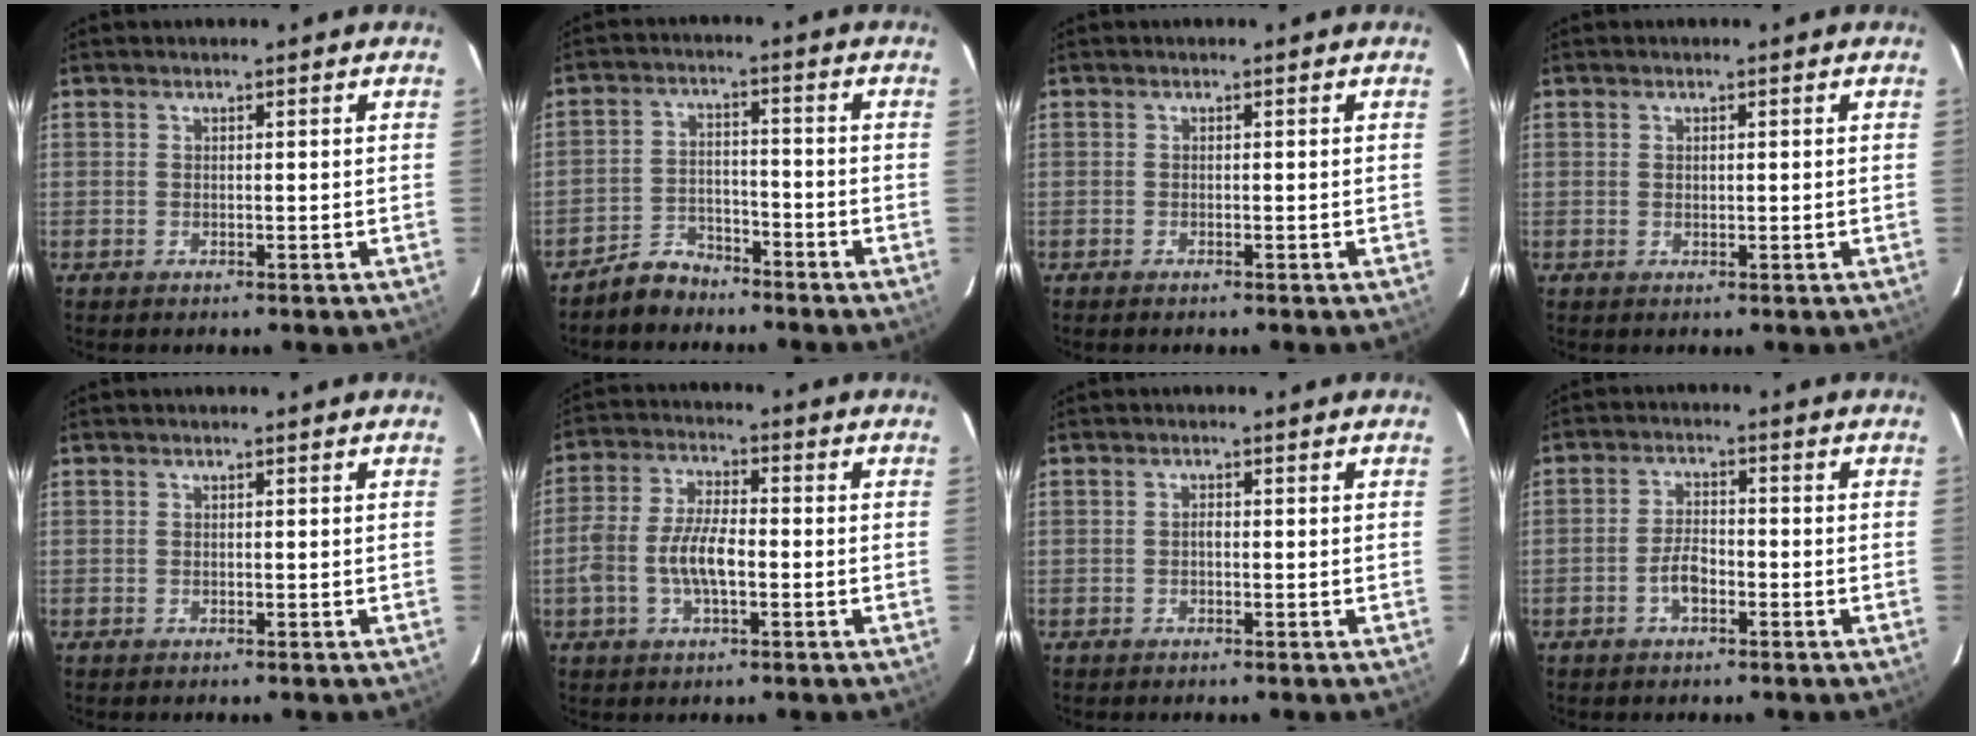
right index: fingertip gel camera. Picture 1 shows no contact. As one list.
[{"total": 5.9, "force": [-5.1, 2.8, 0.9], "torque": [-0.031, 0.018, -0.085]}, {"total": 0.6, "force": [-0.5, 0.1, 0.2], "torque": [-0.003, -0.001, -0.010]}, {"total": 0.7, "force": [0.2, 0.4, 0.5], "torque": [-0.009, 0.003, 0.004]}, {"total": 0.0}, {"total": 8.1, "force": [-2.0, 3.4, 7.1], "torque": [-0.146, 0.007, -0.038]}, {"total": 0.6, "force": [-0.3, 0.4, 0.5], "torque": [-0.008, 0.005, -0.006]}, {"total": 4.1, "force": [-2.0, 1.9, 3.0], "torque": [-0.067, 0.007, -0.037]}]